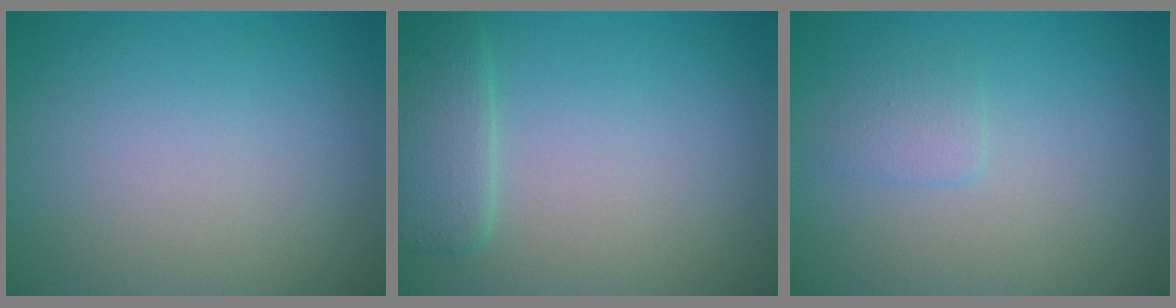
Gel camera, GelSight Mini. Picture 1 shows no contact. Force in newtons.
{"total": 2.4, "press": 1.7, "slide": 1.7}
{"total": 1.2, "press": 1.2, "slide": 0.1}